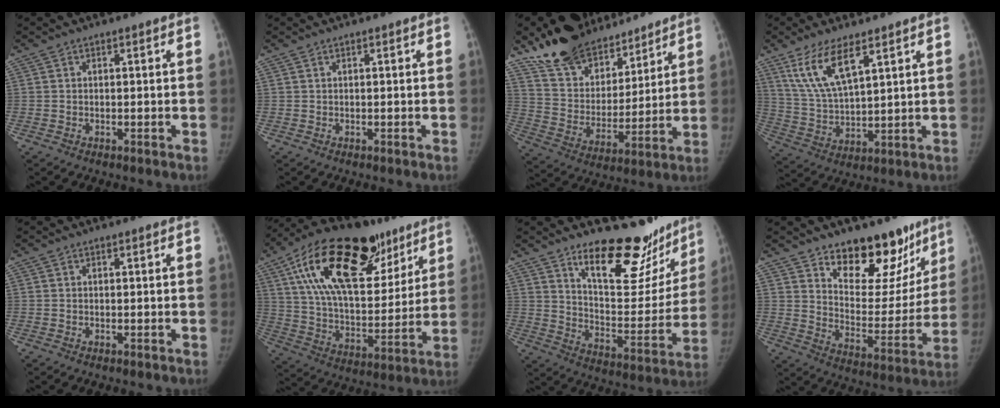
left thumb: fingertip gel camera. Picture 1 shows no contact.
{"total": 0.0}
{"total": 19.0, "force": [15.4, 9.1, 6.4], "torque": [-0.061, -0.079, 0.274]}
{"total": 11.4, "force": [6.6, 3.9, 8.4], "torque": [-0.160, -0.026, 0.142]}
{"total": 0.0}
{"total": 30.4, "force": [16.5, 14.6, 20.9], "torque": [-0.317, -0.012, 0.280]}
{"total": 20.8, "force": [15.7, 8.6, 10.6], "torque": [-0.084, -0.119, 0.233]}
{"total": 19.4, "force": [13.4, 10.2, 9.6], "torque": [-0.065, -0.089, 0.200]}